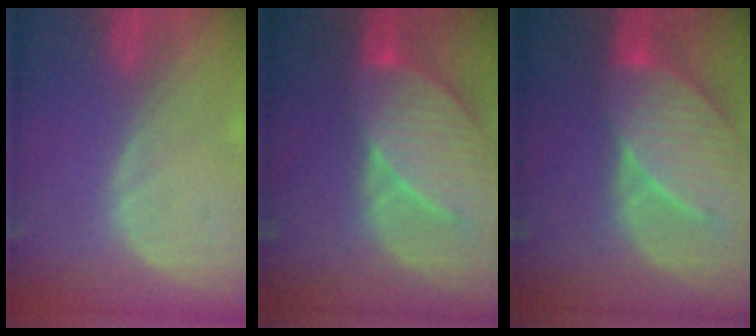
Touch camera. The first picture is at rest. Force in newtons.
{"total": 9.9, "press": 8.9, "slide": 4.5}
{"total": 9.9, "press": 8.9, "slide": 4.5}